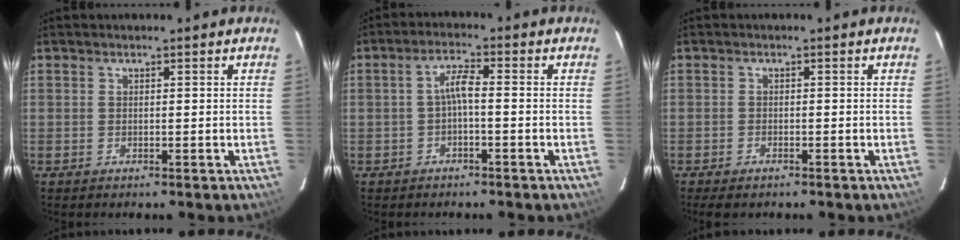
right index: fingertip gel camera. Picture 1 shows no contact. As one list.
[{"total": 3.1, "force": [-1.0, 0.5, 2.9], "torque": [-0.063, 0.010, -0.019]}, {"total": 2.5, "force": [-2.0, 1.0, 1.2], "torque": [-0.032, -0.005, -0.037]}]